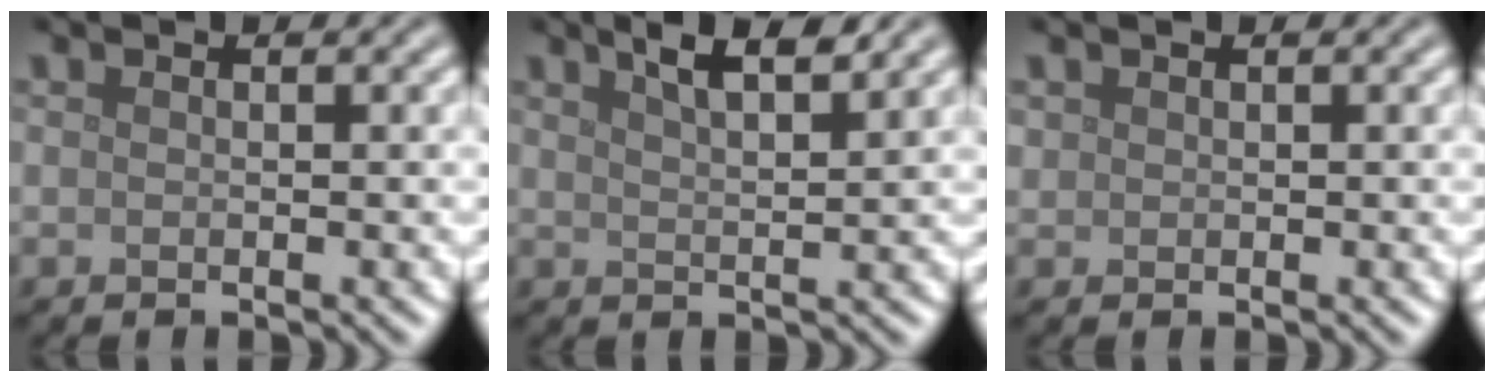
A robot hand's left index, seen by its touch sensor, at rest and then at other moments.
{"total": 4.4, "force": [3.2, 1.1, 2.9], "torque": [-0.035, 0.021, 0.037]}
{"total": 0.6, "force": [0.4, 0.5, 0.0], "torque": [0.004, -0.001, 0.011]}